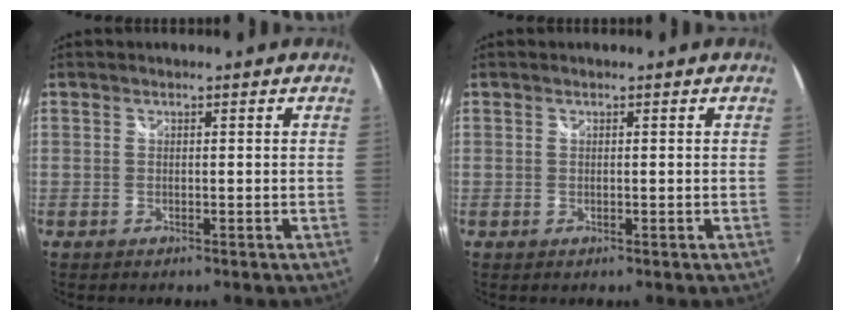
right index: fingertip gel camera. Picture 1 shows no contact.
{"total": 0.0}